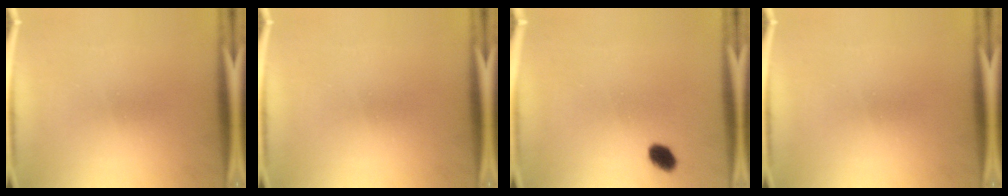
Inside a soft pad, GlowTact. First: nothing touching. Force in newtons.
{"total": 0.0}
{"total": 3.3}
{"total": 0.0}